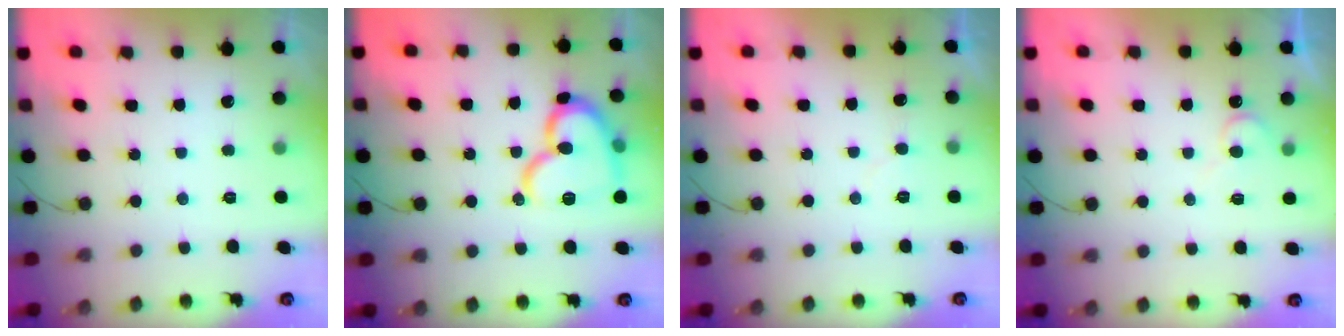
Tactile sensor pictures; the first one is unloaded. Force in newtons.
{"total": 16.5, "press": 16.4, "slide": 1.8}
{"total": 3.8, "press": 3.8, "slide": 0.4}
{"total": 5.0, "press": 4.9, "slide": 0.4}